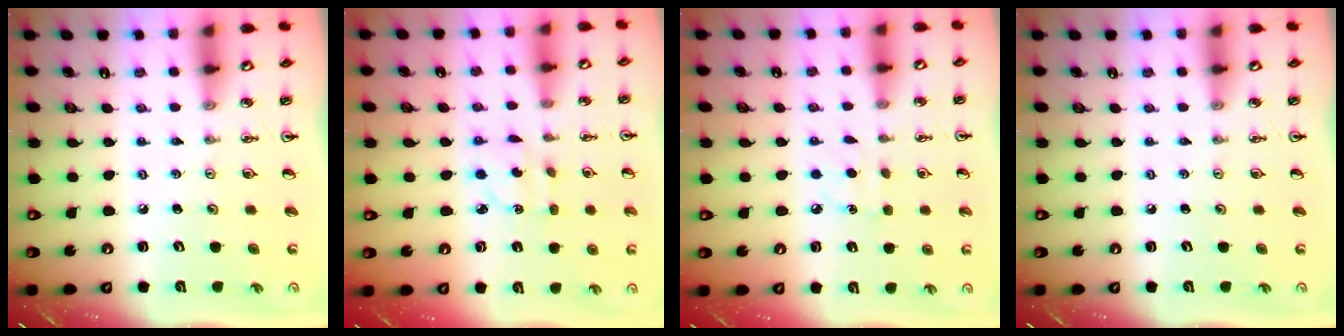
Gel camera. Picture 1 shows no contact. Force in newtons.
{"total": 3.4, "press": 3.4, "slide": 0.8}
{"total": 5.8, "press": 5.8, "slide": 0.6}
{"total": 0.0}